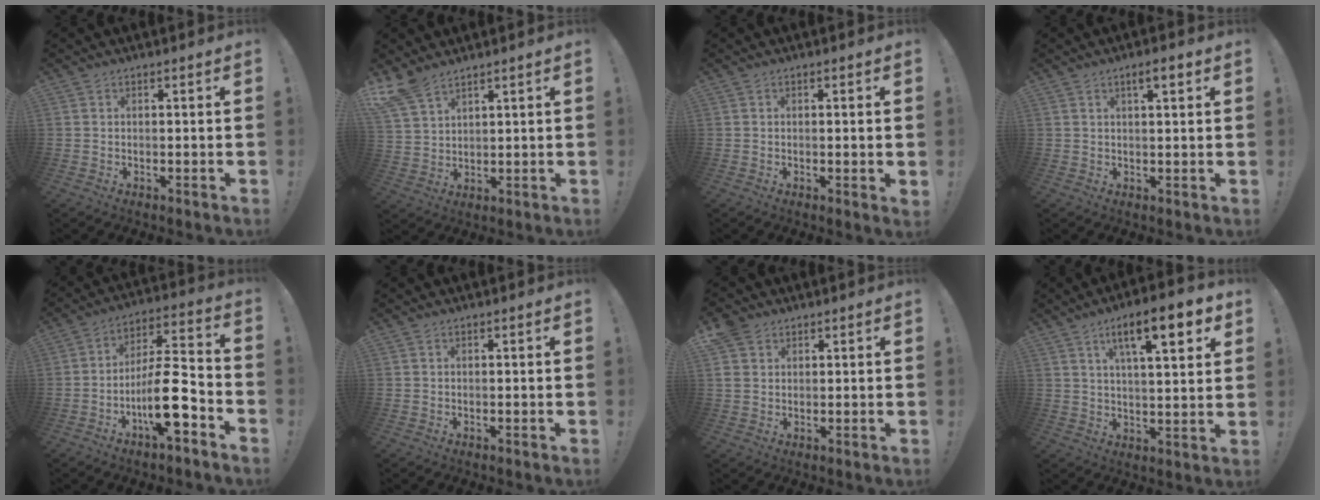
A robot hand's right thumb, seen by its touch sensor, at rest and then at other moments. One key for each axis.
{"total": 7.6, "fx": 6.1, "fy": 2.7, "fz": 3.5, "tx": -0.073, "ty": -0.027, "tz": 0.121}
{"total": 1.4, "fx": 0.3, "fy": -0.2, "fz": 1.3, "tx": -0.016, "ty": -0.006, "tz": 0.004}
{"total": 3.7, "fx": 1.9, "fy": 0.9, "fz": 3.1, "tx": -0.041, "ty": -0.004, "tz": 0.026}
{"total": 15.8, "fx": -6.5, "fy": 5.1, "fz": 13.5, "tx": -0.227, "ty": 0.032, "tz": -0.104}
{"total": 0.0}
{"total": 5.1, "fx": 2.8, "fy": 3.8, "fz": 2.0, "tx": -0.030, "ty": -0.006, "tz": 0.054}
{"total": 13.9, "fx": 6.6, "fy": 3.2, "fz": 11.8, "tx": -0.176, "ty": -0.023, "tz": 0.097}